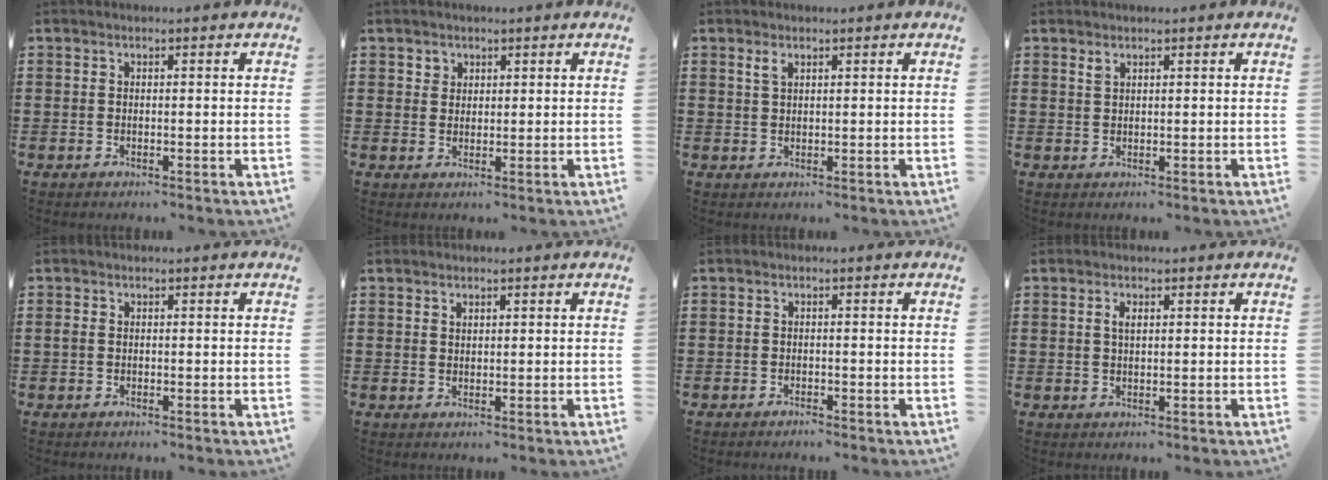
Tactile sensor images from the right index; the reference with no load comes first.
{"total": 1.8, "force": [1.1, 1.5, 0.1], "torque": [-0.009, 0.007, 0.020]}
{"total": 1.4, "force": [0.8, 0.6, 1.0], "torque": [-0.023, 0.002, 0.015]}
{"total": 1.0, "force": [0.8, 0.4, 0.5], "torque": [-0.013, 0.000, 0.014]}
{"total": 0.8, "force": [-0.1, 0.6, 0.5], "torque": [-0.019, 0.002, -0.006]}
{"total": 1.0, "force": [0.8, 0.6, 0.2], "torque": [-0.004, 0.002, 0.016]}
{"total": 1.0, "force": [-1.0, -0.1, 0.0], "torque": [-0.003, -0.001, -0.020]}
{"total": 1.4, "force": [0.3, 0.5, 1.3], "torque": [-0.028, 0.003, 0.005]}